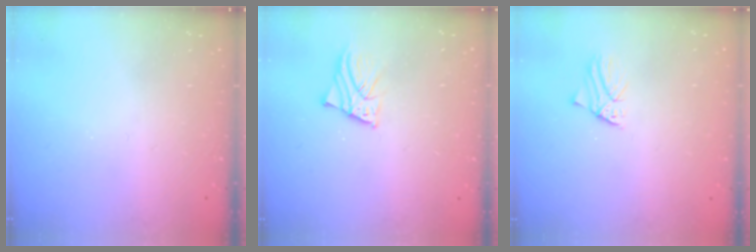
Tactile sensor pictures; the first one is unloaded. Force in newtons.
{"total": 2.1, "press": 2.1, "slide": 0.2}
{"total": 0.8, "press": 0.8, "slide": 0.1}